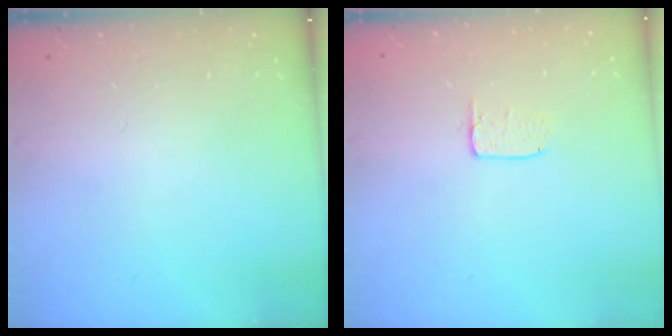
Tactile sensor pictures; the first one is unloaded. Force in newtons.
{"total": 3.4, "press": 3.4, "slide": 0.3}